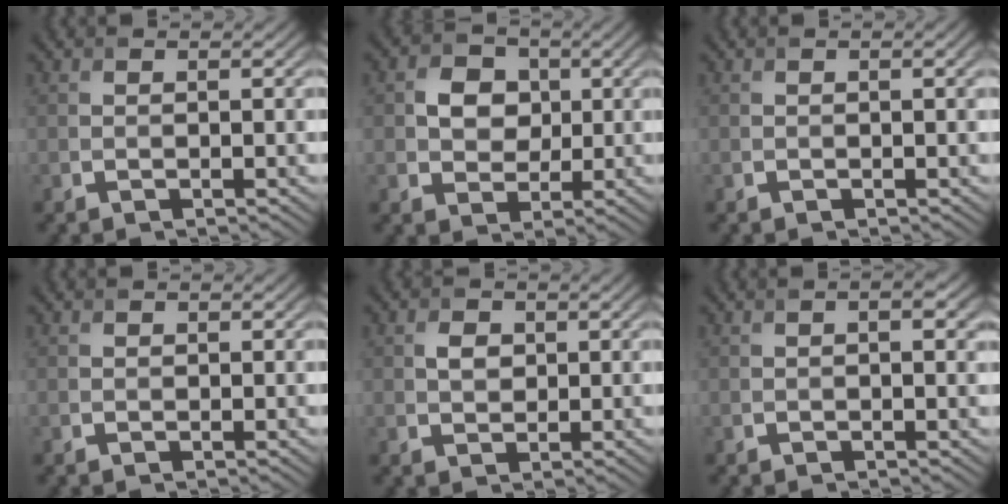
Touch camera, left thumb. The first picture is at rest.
{"total": 4.6, "force": [0.4, 3.9, 2.3], "torque": [-0.045, 0.008, -0.008]}
{"total": 1.3, "force": [0.3, 0.4, 1.2], "torque": [-0.017, 0.004, 0.006]}
{"total": 0.0}
{"total": 2.1, "force": [0.2, 1.6, 1.3], "torque": [-0.028, 0.001, 0.000]}
{"total": 2.2, "force": [0.2, 0.9, 2.0], "torque": [-0.028, 0.005, 0.005]}